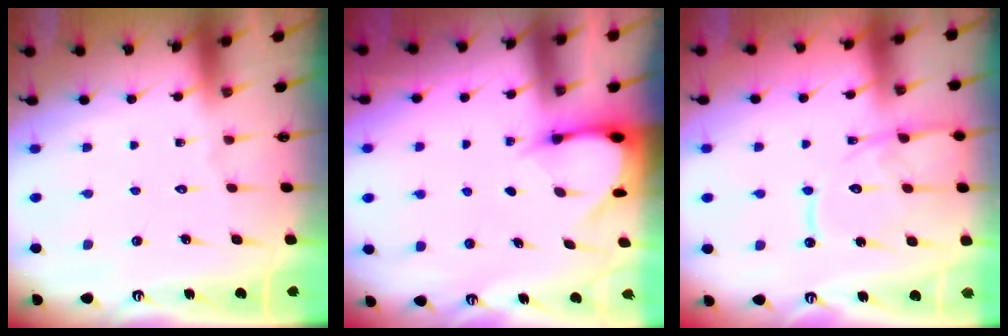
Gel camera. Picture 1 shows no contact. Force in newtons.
{"total": 3.6, "press": 3.6, "slide": 0.2}
{"total": 14.4, "press": 14.4, "slide": 1.3}